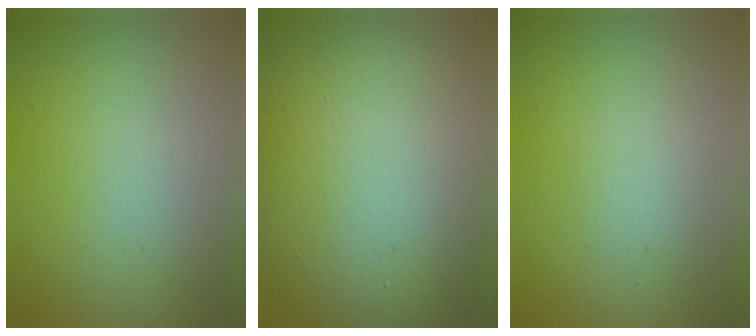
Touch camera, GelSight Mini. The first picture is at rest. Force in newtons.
{"total": 17.1, "press": 17.1, "slide": 0.8}
{"total": 1.1, "press": 1.1, "slide": 0.2}